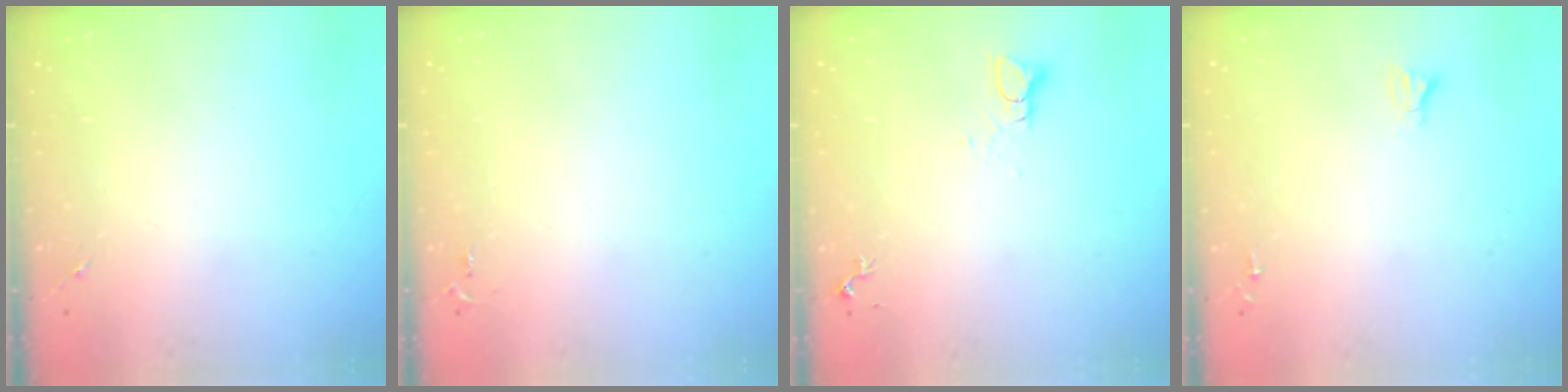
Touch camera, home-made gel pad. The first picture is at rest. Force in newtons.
{"total": 2.8, "press": 2.8, "slide": 0.4}
{"total": 2.7, "press": 2.7, "slide": 0.2}
{"total": 2.5, "press": 2.5, "slide": 0.2}